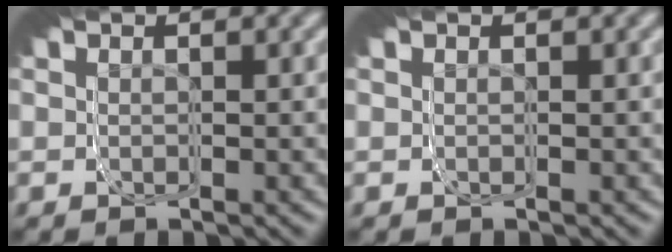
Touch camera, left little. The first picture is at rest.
{"total": 0.0}